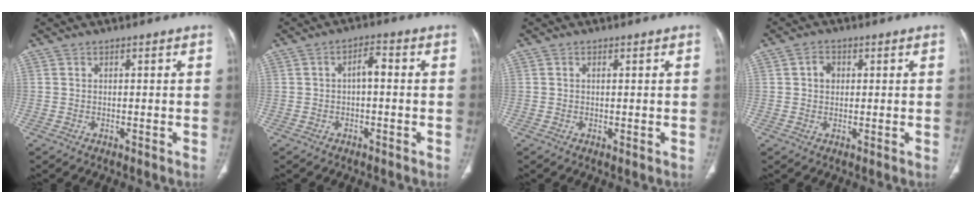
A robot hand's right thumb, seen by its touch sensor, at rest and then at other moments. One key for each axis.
{"total": 3.2, "fx": -0.2, "fy": 1.5, "fz": 2.8, "tx": -0.040, "ty": 0.016, "tz": -0.009}
{"total": 0.9, "fx": 0.1, "fy": 0.3, "fz": 0.8, "tx": -0.020, "ty": -0.003, "tz": 0.004}
{"total": 2.9, "fx": 0.6, "fy": 2.4, "fz": 1.6, "tx": -0.017, "ty": 0.004, "tz": 0.010}